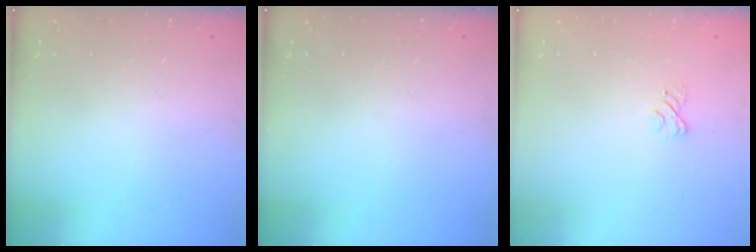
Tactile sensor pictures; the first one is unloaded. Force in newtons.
{"total": 0.0}
{"total": 3.5, "press": 3.3, "slide": 1.2}